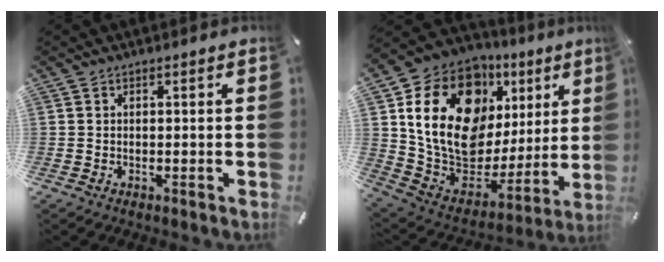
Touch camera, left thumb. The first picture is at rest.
{"total": 21.8, "force": [8.9, 14.7, 13.4], "torque": [-0.263, -0.061, 0.161]}